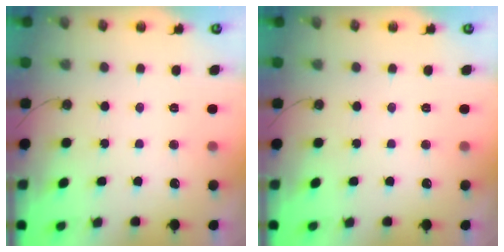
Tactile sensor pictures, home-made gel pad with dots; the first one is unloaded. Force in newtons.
{"total": 0.0}